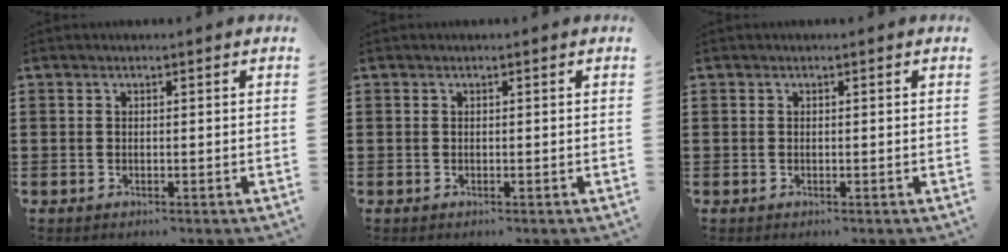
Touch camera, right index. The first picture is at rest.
{"total": 0.0}
{"total": 0.0}